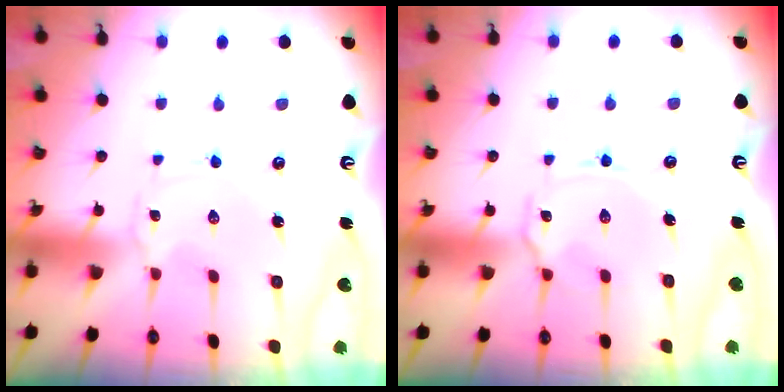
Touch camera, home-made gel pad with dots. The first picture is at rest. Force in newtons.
{"total": 4.2, "press": 4.2, "slide": 0.2}